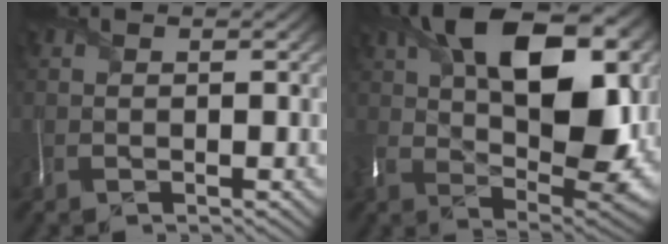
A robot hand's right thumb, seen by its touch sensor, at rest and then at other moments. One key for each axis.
{"total": 19.3, "fx": 6.7, "fy": 10.8, "fz": 14.6, "tx": -0.235, "ty": 0.009, "tz": 0.113}